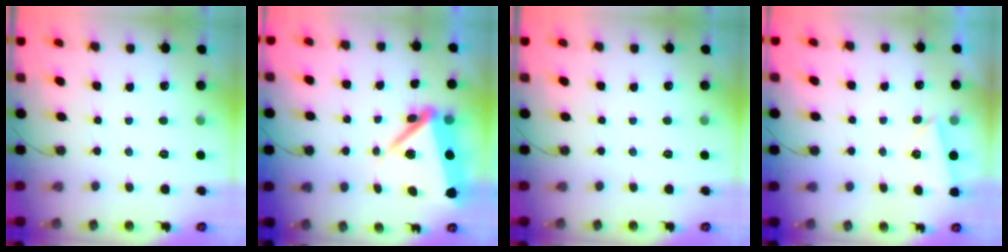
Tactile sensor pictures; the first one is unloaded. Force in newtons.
{"total": 12.0, "press": 11.9, "slide": 1.6}
{"total": 0.0}
{"total": 2.9, "press": 0.8, "slide": 2.7}